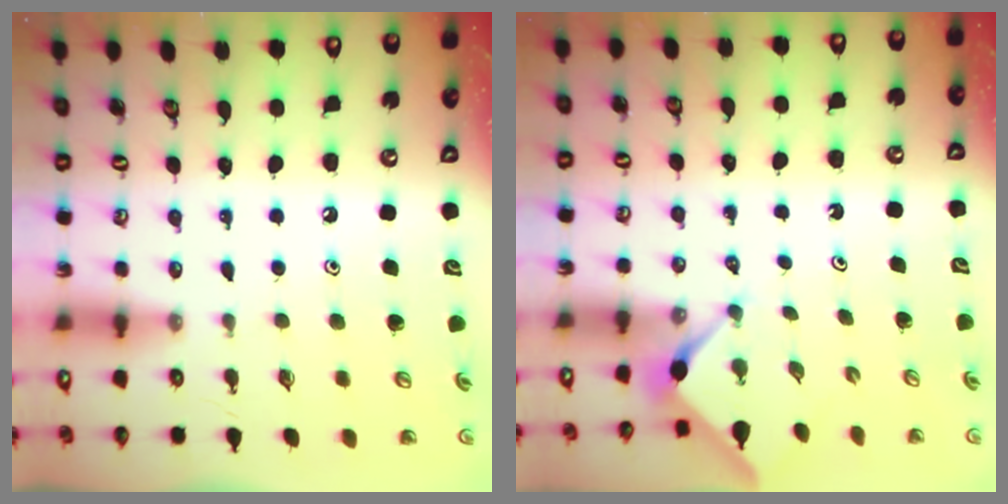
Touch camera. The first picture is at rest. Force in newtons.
{"total": 2.9, "press": 2.8, "slide": 0.3}